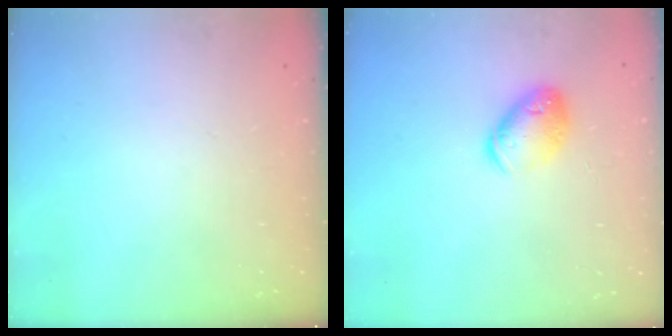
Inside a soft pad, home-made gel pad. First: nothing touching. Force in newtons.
{"total": 10.7, "press": 10.6, "slide": 1.5}